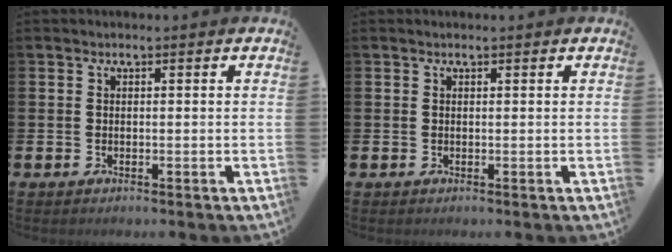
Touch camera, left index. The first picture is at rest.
{"total": 0.0}